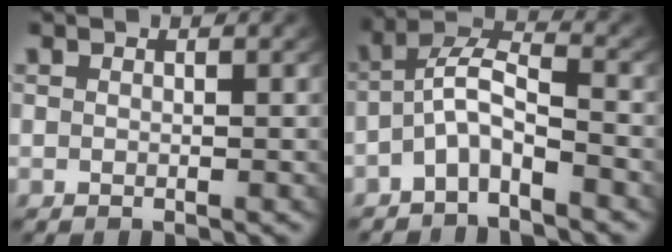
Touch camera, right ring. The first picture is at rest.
{"total": 5.3, "force": [-1.5, 3.8, 3.3], "torque": [-0.065, -0.013, -0.033]}